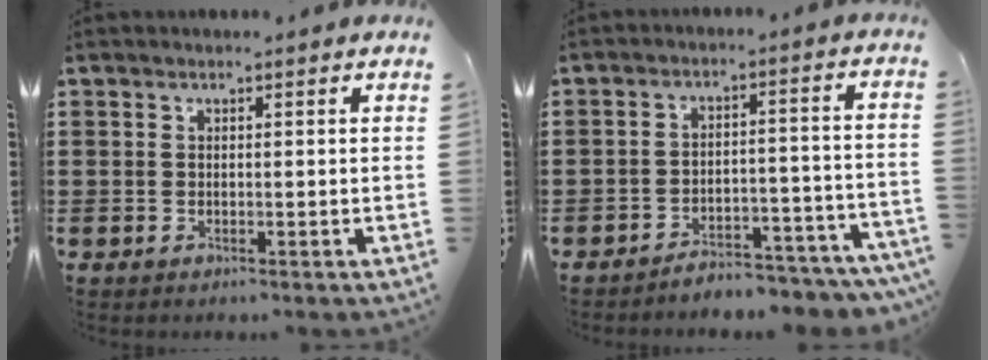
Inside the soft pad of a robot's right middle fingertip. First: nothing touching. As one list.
[{"total": 4.6, "force": [-4.6, 0.1, 0.6], "torque": [-0.013, 0.004, -0.094]}]